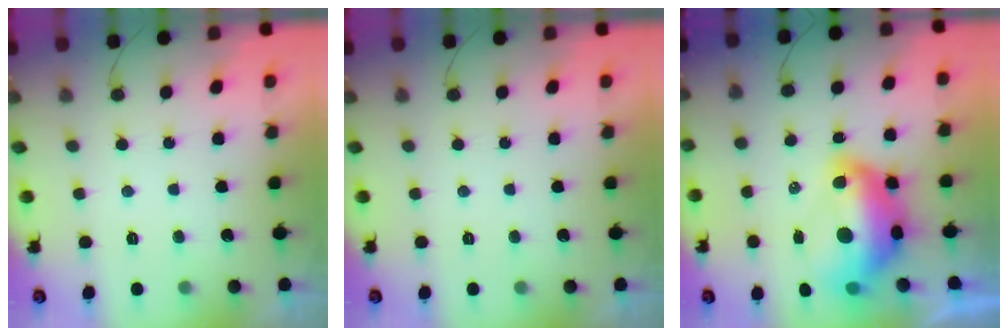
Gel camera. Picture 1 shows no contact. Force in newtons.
{"total": 0.0}
{"total": 18.0, "press": 18.0, "slide": 1.5}